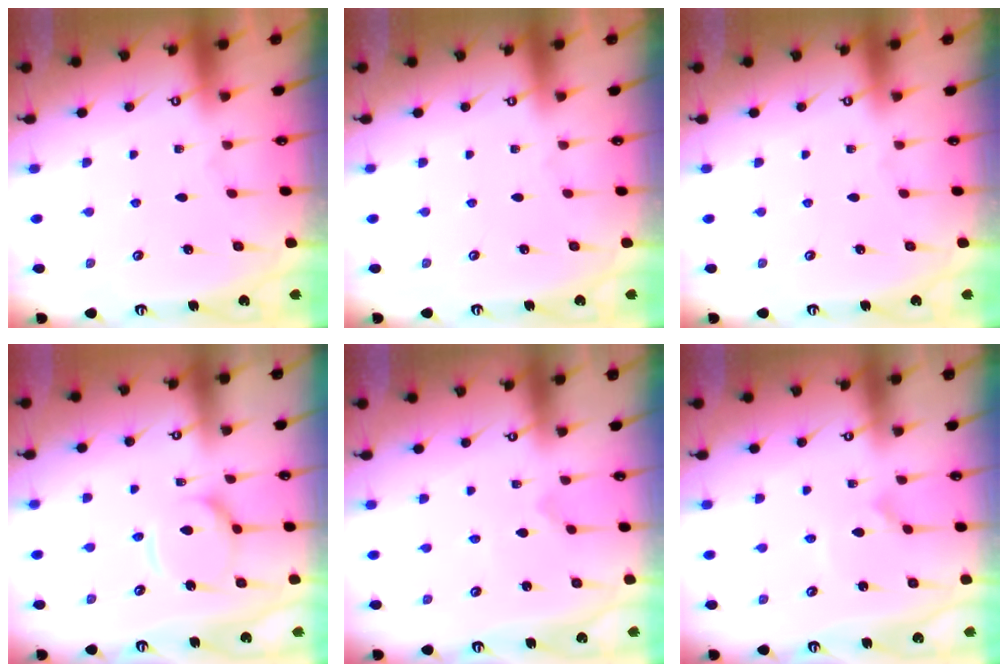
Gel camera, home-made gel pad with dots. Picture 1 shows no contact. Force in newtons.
{"total": 0.0}
{"total": 0.0}
{"total": 9.7, "press": 9.6, "slide": 0.9}
{"total": 0.0}
{"total": 1.6, "press": 1.6, "slide": 0.1}